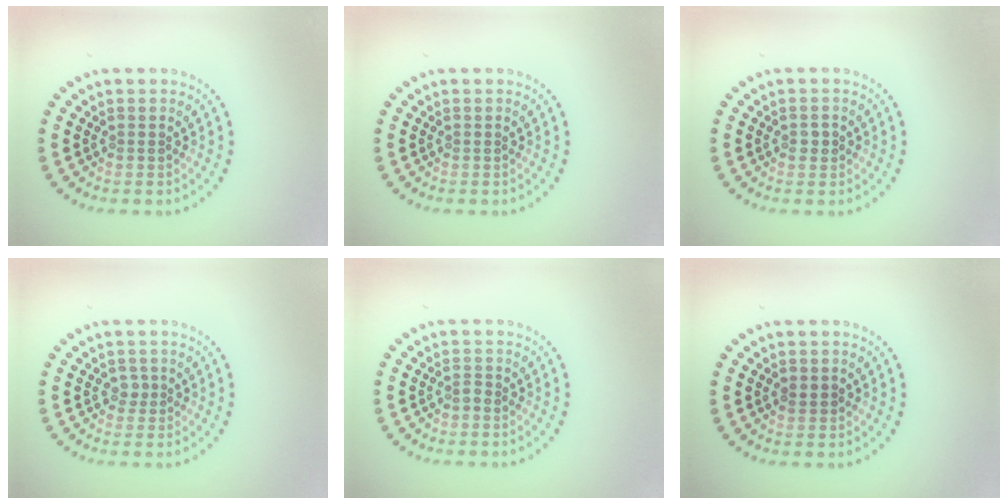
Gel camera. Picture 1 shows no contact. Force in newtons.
{"total": 0.0}
{"total": 1.0, "press": 1.0, "slide": 0.0}
{"total": 1.0, "press": 0.7, "slide": 0.6}
{"total": 0.6, "press": 0.5, "slide": 0.3}
{"total": 1.1, "press": 1.1, "slide": 0.2}